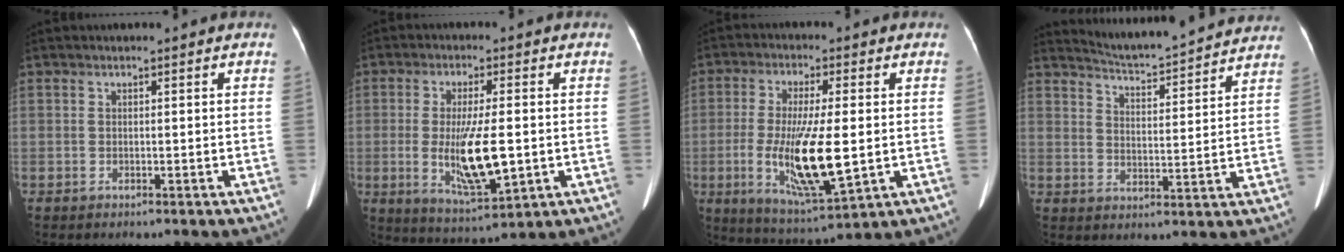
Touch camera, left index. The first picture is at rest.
{"total": 10.5, "force": [-1.2, 2.4, 10.2], "torque": [-0.196, -0.021, -0.010]}
{"total": 13.2, "force": [-1.6, 2.5, 12.9], "torque": [-0.247, -0.027, -0.020]}
{"total": 15.4, "force": [14.8, 1.0, 4.3], "torque": [-0.071, -0.008, 0.194]}